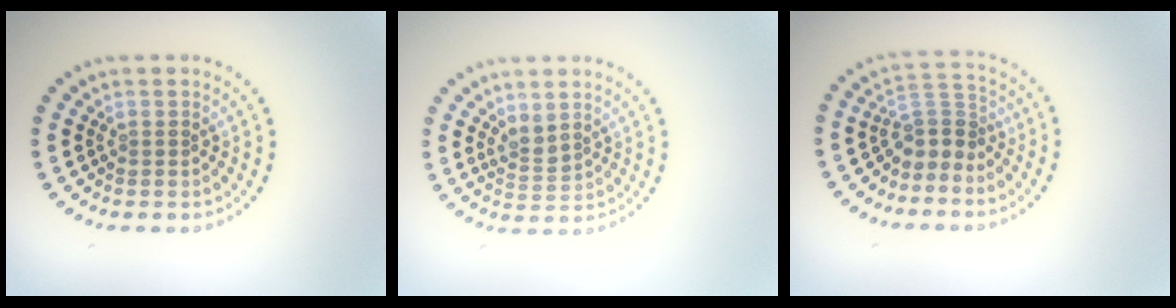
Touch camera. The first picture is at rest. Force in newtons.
{"total": 1.6, "press": 1.4, "slide": 0.9}
{"total": 2.8, "press": 2.1, "slide": 1.8}